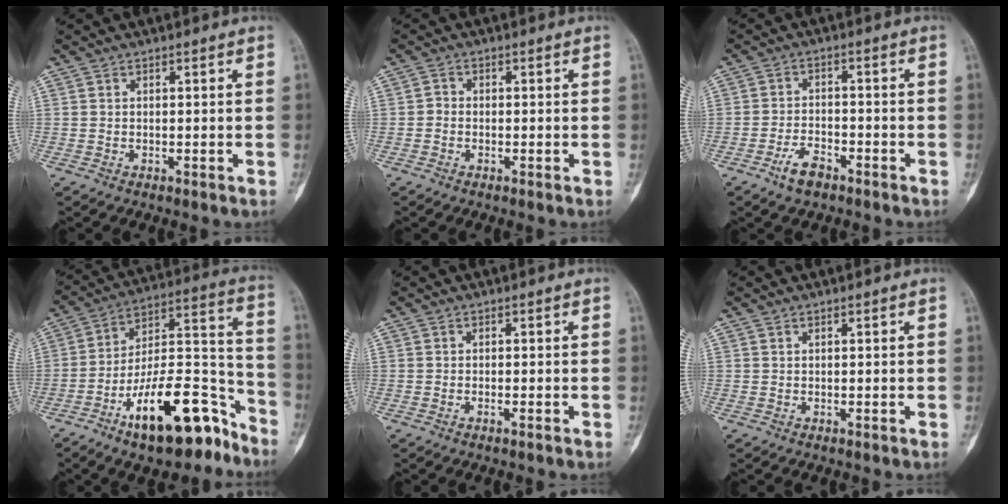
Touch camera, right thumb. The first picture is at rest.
{"total": 1.1, "force": [-0.4, 0.9, 0.5], "torque": [0.004, 0.004, -0.012]}
{"total": 4.8, "force": [-3.2, 2.2, 2.8], "torque": [-0.053, 0.020, -0.058]}
{"total": 21.5, "force": [-13.0, 8.2, 15.0], "torque": [-0.220, 0.102, -0.216]}
{"total": 0.6, "force": [-0.3, 0.1, 0.5], "torque": [-0.014, 0.003, -0.005]}
{"total": 0.0}